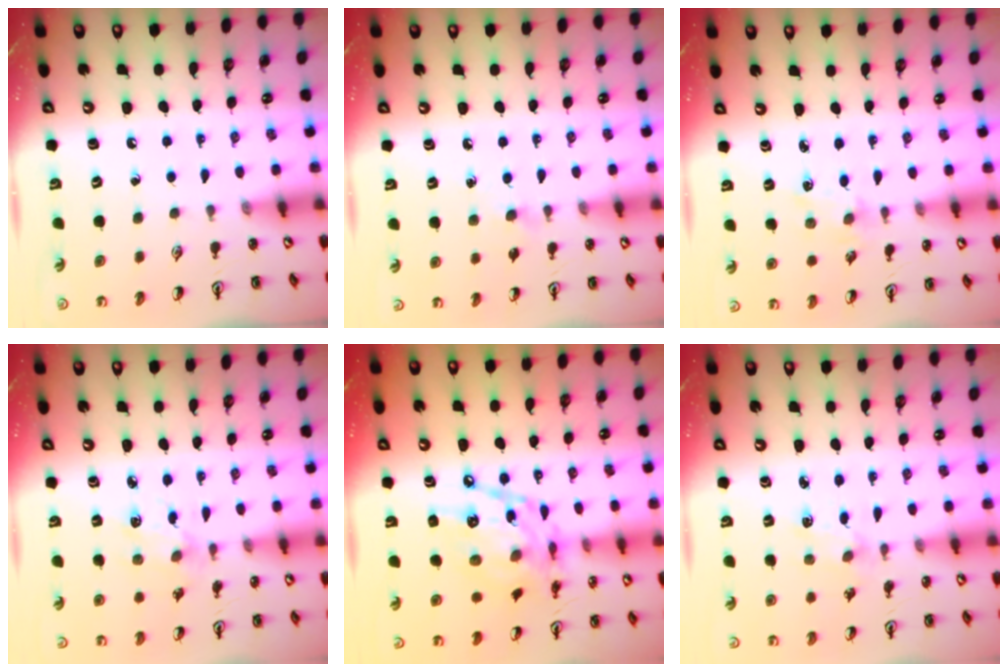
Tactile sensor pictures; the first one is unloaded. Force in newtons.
{"total": 4.5, "press": 4.4, "slide": 0.7}
{"total": 2.9, "press": 2.8, "slide": 0.4}
{"total": 4.5, "press": 4.5, "slide": 0.3}
{"total": 15.8, "press": 15.8, "slide": 1.2}
{"total": 1.7, "press": 1.7, "slide": 0.1}